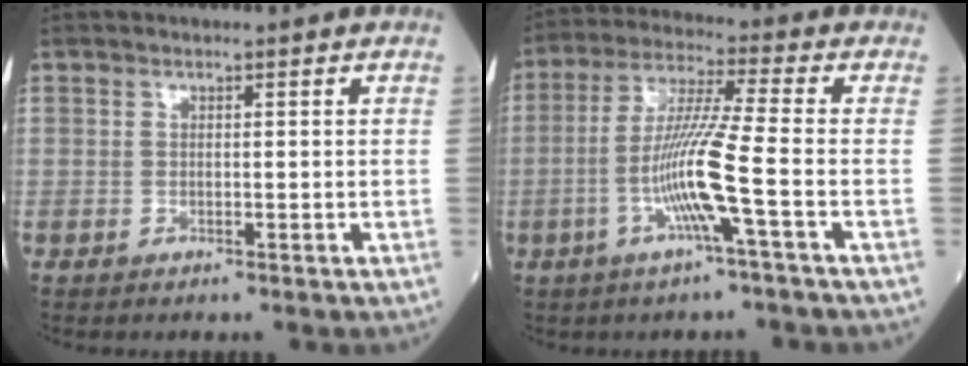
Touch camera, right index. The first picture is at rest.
{"total": 10.0, "force": [-3.1, -1.2, 9.4], "torque": [-0.186, -0.004, -0.064]}